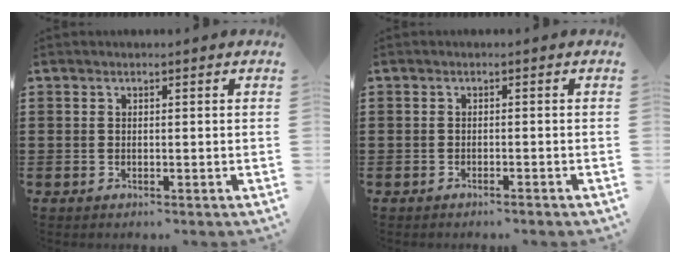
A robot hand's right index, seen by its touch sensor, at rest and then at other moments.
{"total": 0.7, "force": [-0.7, -0.1, 0.3], "torque": [-0.006, 0.001, -0.014]}